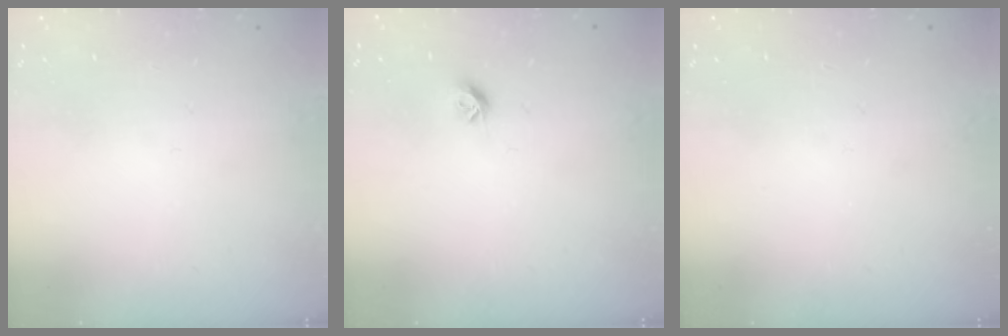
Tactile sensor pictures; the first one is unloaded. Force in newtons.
{"total": 6.0, "press": 6.0, "slide": 0.7}
{"total": 0.0}